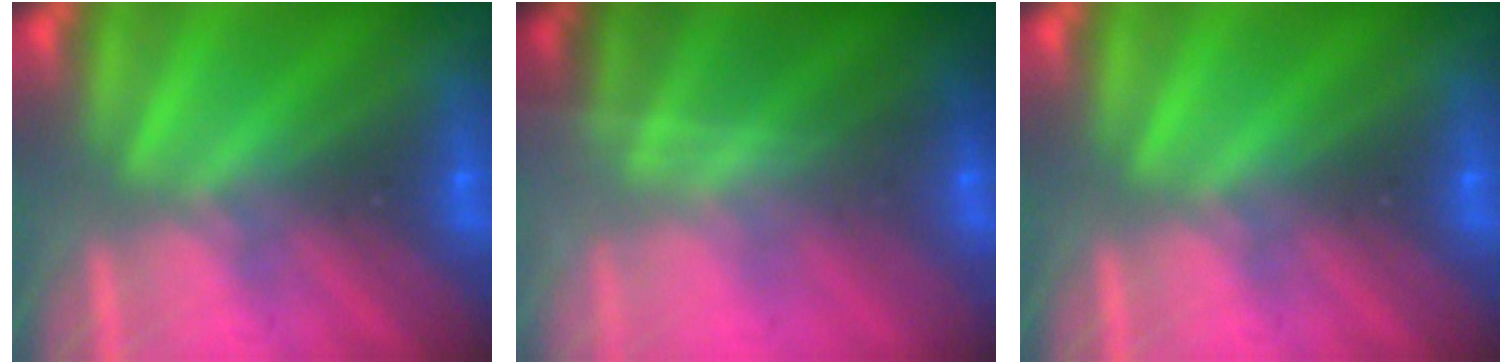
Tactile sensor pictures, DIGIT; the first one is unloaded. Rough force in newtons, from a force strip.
{"total": 1.7}
{"total": 0.0}